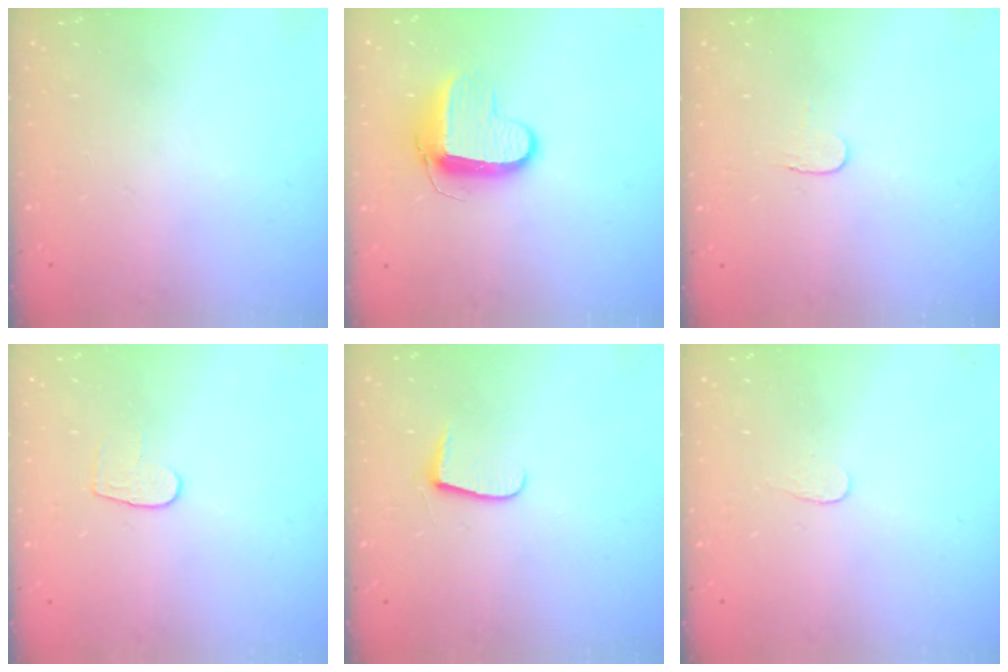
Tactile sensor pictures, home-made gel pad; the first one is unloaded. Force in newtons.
{"total": 9.7, "press": 9.7, "slide": 0.4}
{"total": 3.9, "press": 3.8, "slide": 0.4}
{"total": 5.4, "press": 5.4, "slide": 0.3}
{"total": 6.5, "press": 6.5, "slide": 0.8}
{"total": 3.0, "press": 3.0, "slide": 0.2}